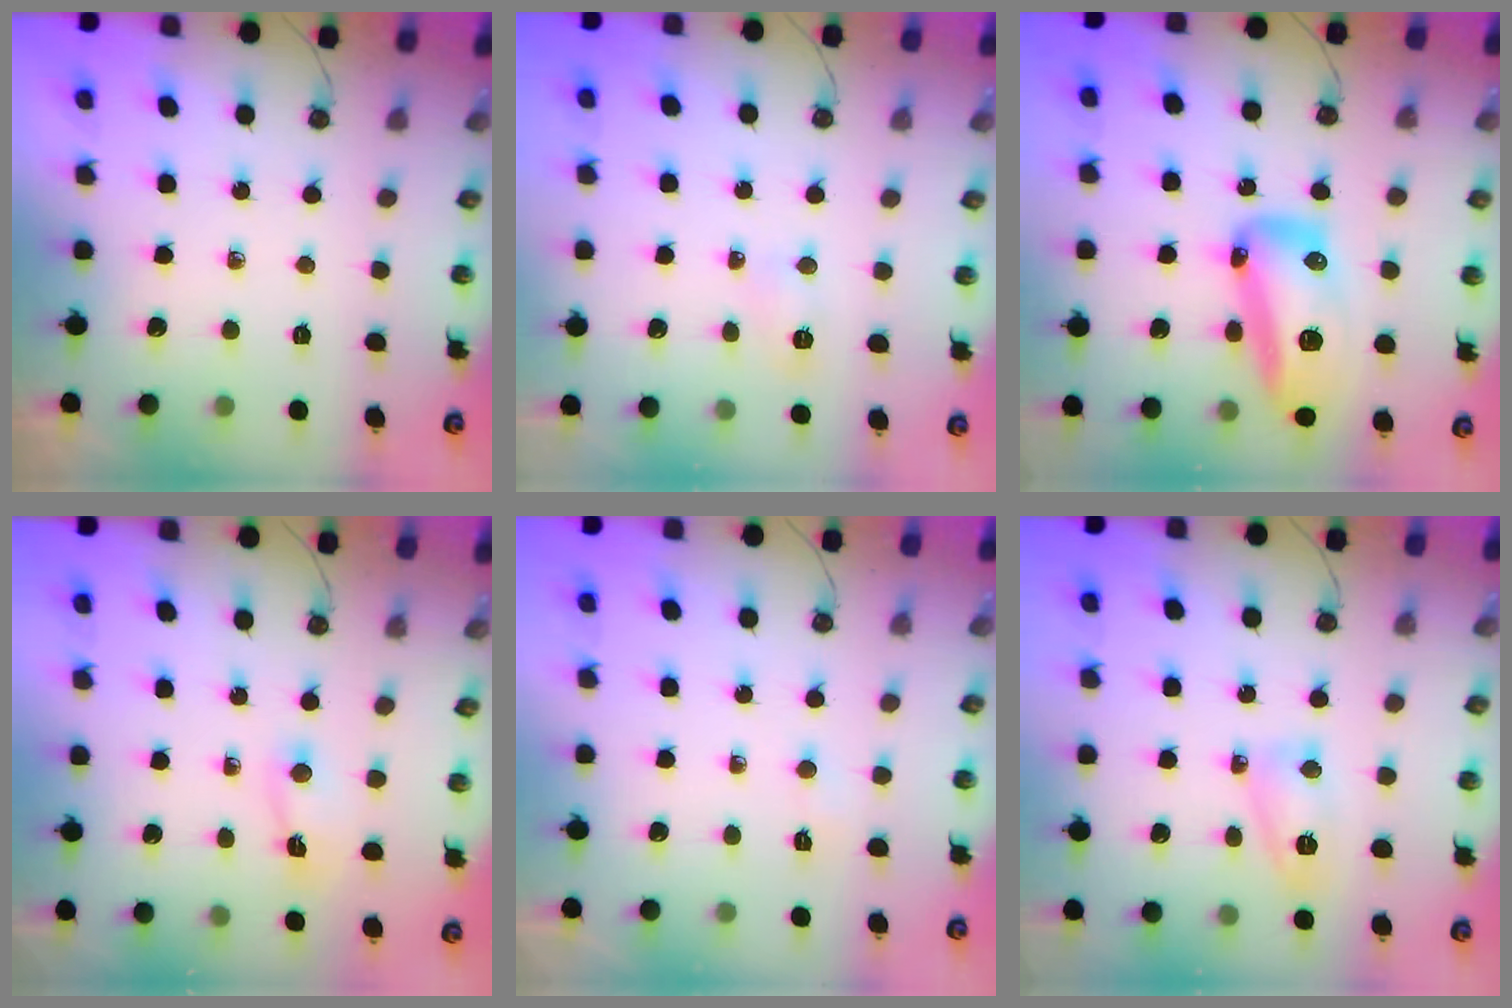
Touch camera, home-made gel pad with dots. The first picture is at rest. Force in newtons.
{"total": 5.3, "press": 5.2, "slide": 0.7}
{"total": 30.0, "press": 22.1, "slide": 20.4}
{"total": 1.5, "press": 1.4, "slide": 0.4}
{"total": 2.8, "press": 2.8, "slide": 0.4}
{"total": 6.2, "press": 6.2, "slide": 0.6}